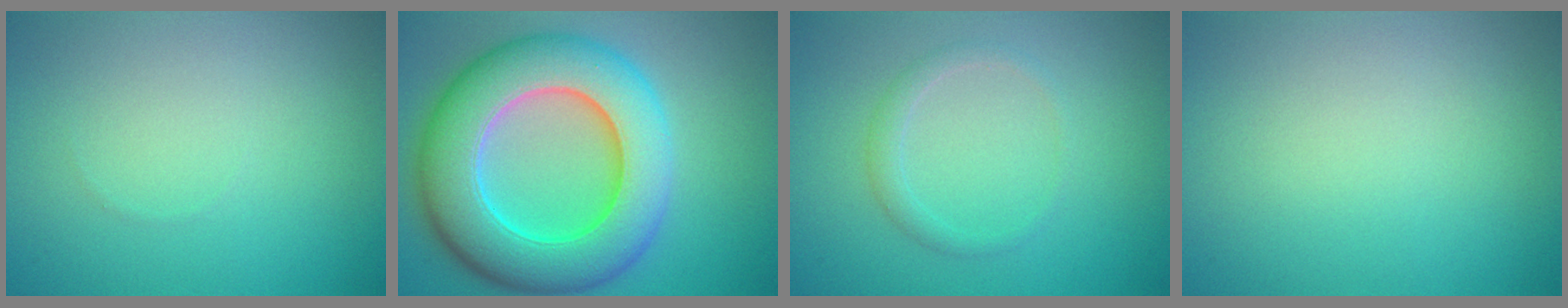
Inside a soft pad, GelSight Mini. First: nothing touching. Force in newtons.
{"total": 11.5, "press": 11.5, "slide": 0.4}
{"total": 1.4, "press": 1.4, "slide": 0.1}
{"total": 0.0}